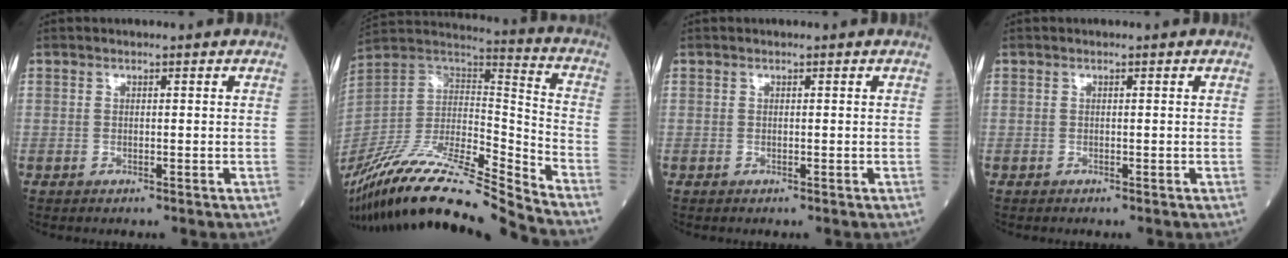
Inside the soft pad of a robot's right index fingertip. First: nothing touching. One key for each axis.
{"total": 24.2, "fx": -21.2, "fy": 0.8, "fz": 11.7, "tx": -0.252, "ty": -0.008, "tz": -0.379}
{"total": 0.0}
{"total": 0.0}